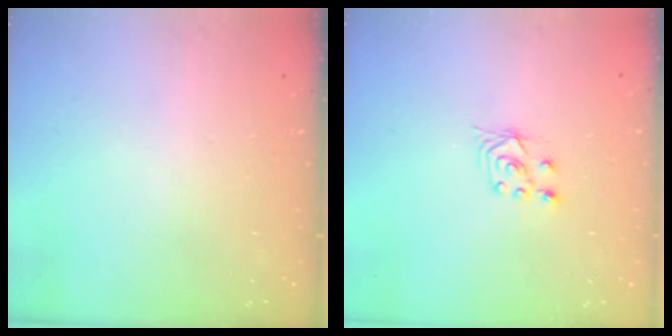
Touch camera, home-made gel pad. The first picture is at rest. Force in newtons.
{"total": 3.0, "press": 2.8, "slide": 0.9}